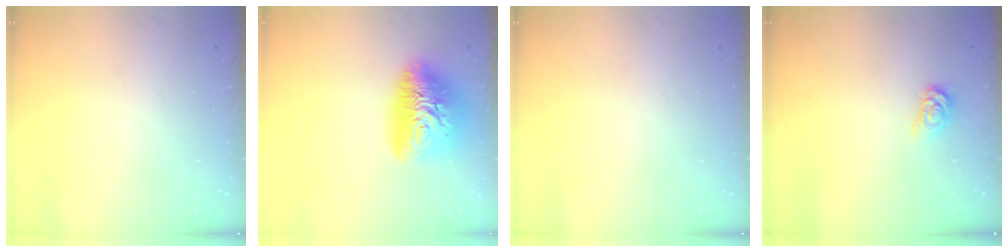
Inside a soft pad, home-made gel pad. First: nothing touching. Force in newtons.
{"total": 16.5, "press": 16.4, "slide": 1.4}
{"total": 0.0}
{"total": 3.5, "press": 3.5, "slide": 0.4}